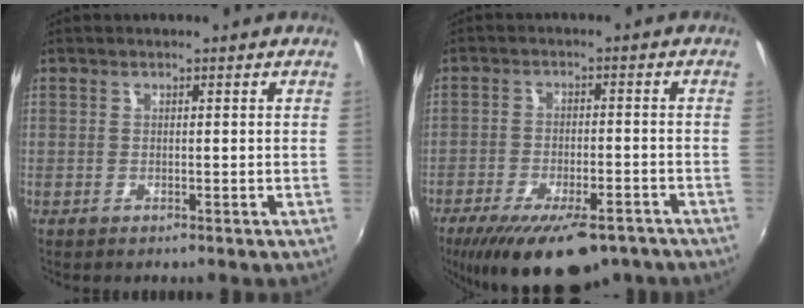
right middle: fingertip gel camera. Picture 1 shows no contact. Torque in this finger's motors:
{"motor_torque": [1.27, -0.87, 0.45, 0.21]}